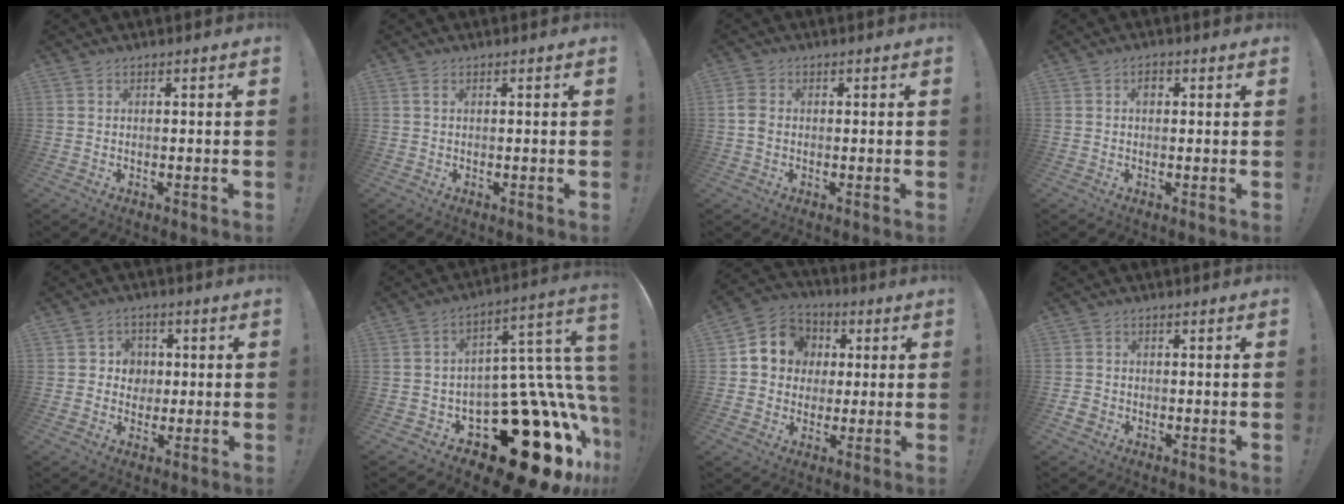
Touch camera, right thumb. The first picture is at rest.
{"total": 0.9, "force": [0.3, 0.2, 0.8], "torque": [-0.019, 0.002, 0.004]}
{"total": 4.1, "force": [-0.3, 3.3, 2.5], "torque": [-0.051, 0.003, -0.007]}
{"total": 1.8, "force": [0.4, 1.2, 1.3], "torque": [-0.016, 0.003, 0.004]}
{"total": 5.8, "force": [0.0, 5.7, 0.8], "torque": [-0.010, -0.001, 0.003]}
{"total": 29.8, "force": [-12.0, 15.5, 22.5], "torque": [-0.237, 0.034, -0.140]}
{"total": 10.9, "force": [2.1, 10.0, 3.9], "torque": [-0.047, 0.000, 0.045]}
{"total": 2.0, "force": [-0.8, 1.6, 0.8], "torque": [-0.011, 0.001, -0.013]}